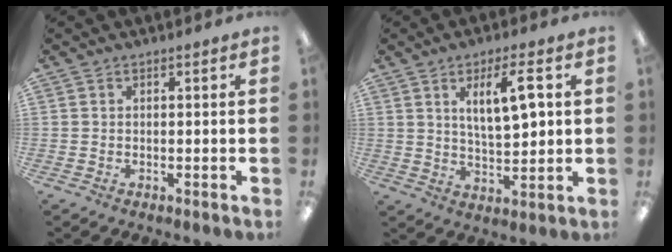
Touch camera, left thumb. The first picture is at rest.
{"total": 9.2, "force": [3.8, 3.0, 7.8], "torque": [-0.133, -0.004, 0.061]}